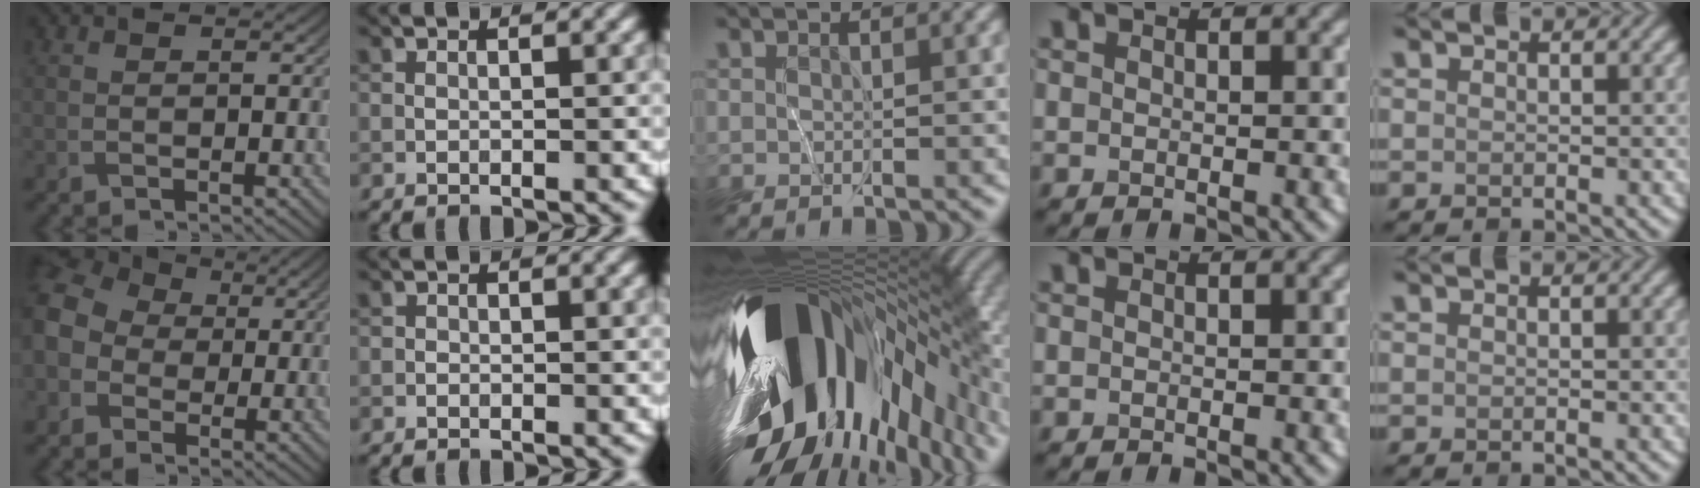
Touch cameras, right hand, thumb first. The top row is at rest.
{"thumb": {"total": 10.6, "force": [-0.4, 9.2, 5.2], "torque": [-0.156, -0.003, -0.041]}, "middle": {"total": 18.1, "force": [-3.8, 8.9, 15.3], "torque": [-0.280, -0.041, -0.055]}}